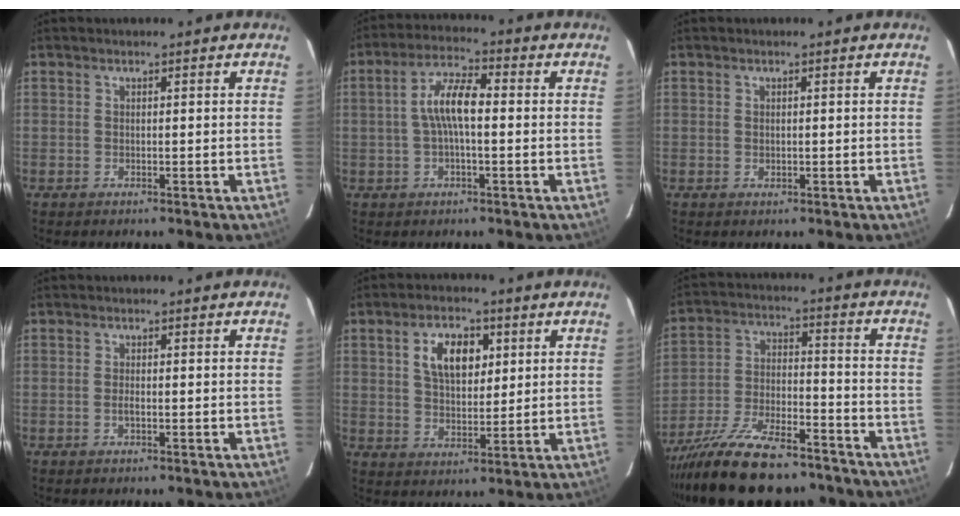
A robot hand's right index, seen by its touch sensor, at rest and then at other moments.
{"total": 7.2, "force": [-0.1, 2.2, 6.9], "torque": [-0.137, 0.018, -0.004]}
{"total": 0.7, "force": [0.1, 0.5, 0.4], "torque": [-0.006, 0.001, 0.003]}
{"total": 1.1, "force": [-0.4, 0.4, 0.9], "torque": [-0.019, -0.002, -0.008]}
{"total": 8.7, "force": [3.0, 4.8, 6.5], "torque": [-0.115, 0.018, 0.057]}
{"total": 19.9, "force": [-15.4, 7.1, 10.4], "torque": [-0.204, -0.023, -0.243]}